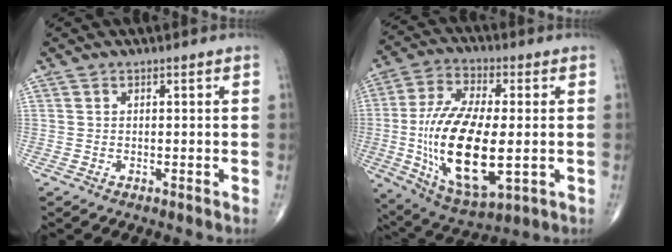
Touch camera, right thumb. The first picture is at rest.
{"total": 21.7, "force": [-2.3, 9.5, 19.4], "torque": [-0.382, -0.007, -0.027]}